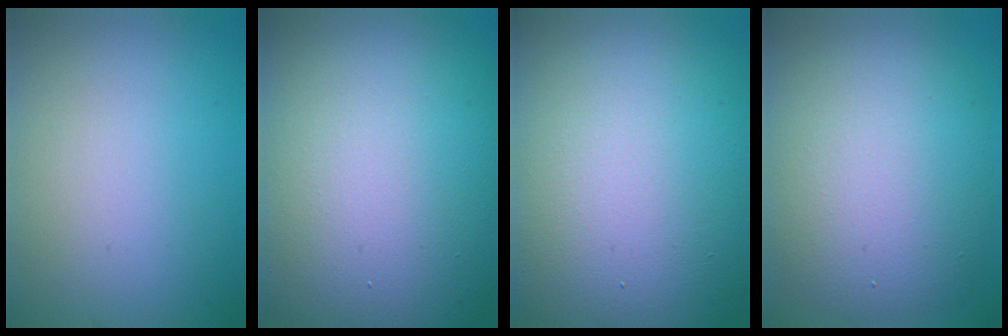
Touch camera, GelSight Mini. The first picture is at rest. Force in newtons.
{"total": 19.2, "press": 19.1, "slide": 0.9}
{"total": 19.8, "press": 19.7, "slide": 1.4}
{"total": 9.7, "press": 9.6, "slide": 0.7}